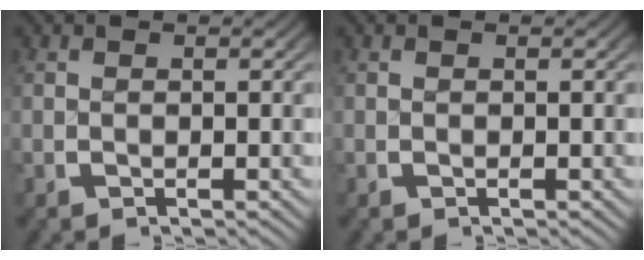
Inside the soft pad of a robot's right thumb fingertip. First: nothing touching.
{"total": 0.0}